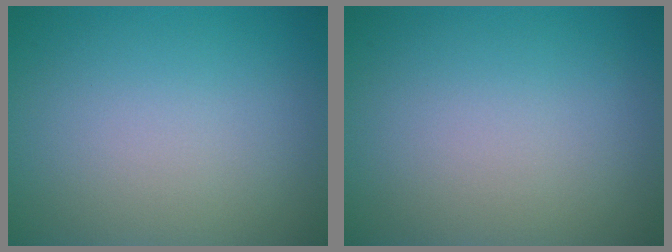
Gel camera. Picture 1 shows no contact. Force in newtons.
{"total": 0.0}